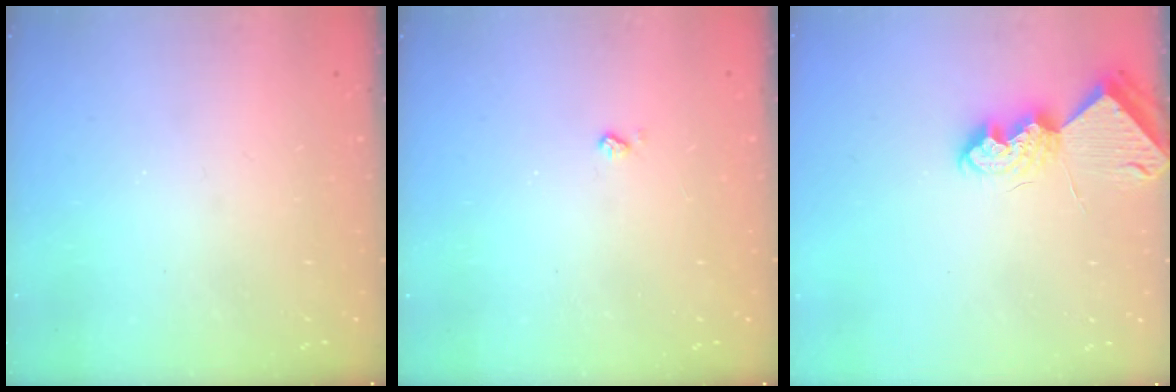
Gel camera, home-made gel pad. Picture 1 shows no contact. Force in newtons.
{"total": 2.5, "press": 2.5, "slide": 0.5}
{"total": 8.3, "press": 8.3, "slide": 0.3}